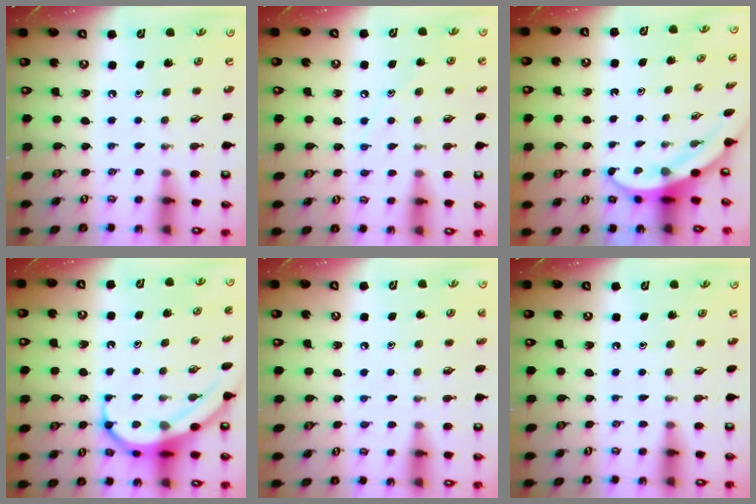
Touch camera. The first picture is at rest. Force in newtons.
{"total": 6.3, "press": 6.3, "slide": 0.3}
{"total": 3.7, "press": 3.6, "slide": 0.3}
{"total": 8.8, "press": 8.8, "slide": 0.6}
{"total": 5.5, "press": 5.5, "slide": 0.6}
{"total": 0.0}